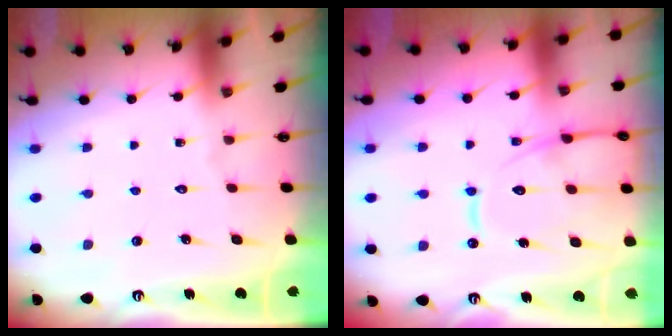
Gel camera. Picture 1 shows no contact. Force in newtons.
{"total": 14.4, "press": 14.4, "slide": 1.4}